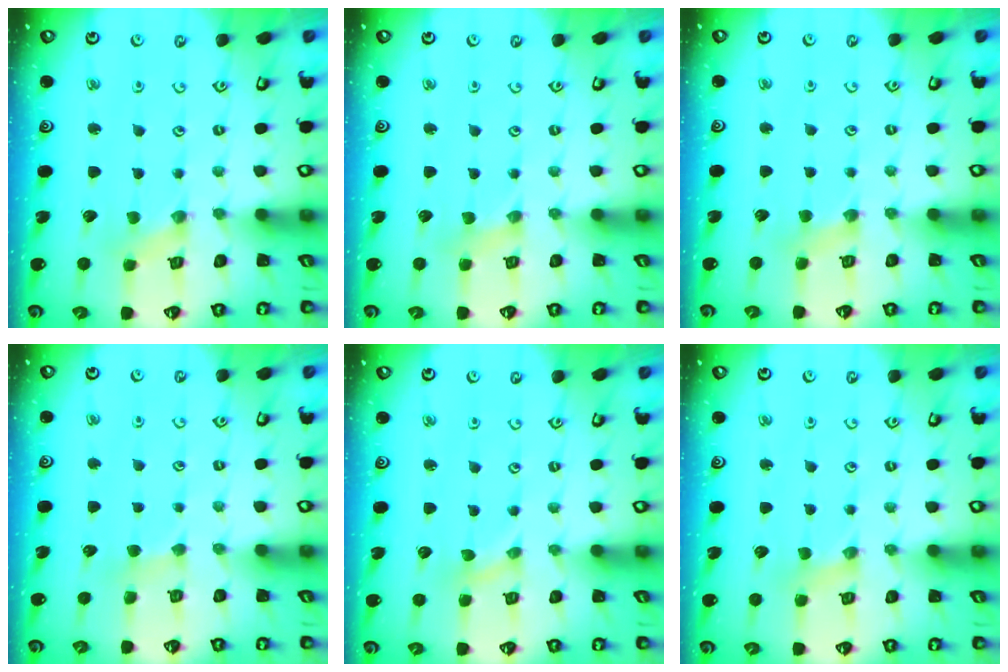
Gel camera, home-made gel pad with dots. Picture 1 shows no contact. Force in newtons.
{"total": 1.2, "press": 1.1, "slide": 0.2}
{"total": 2.4, "press": 2.4, "slide": 0.5}
{"total": 2.3, "press": 2.3, "slide": 0.3}
{"total": 0.0}
{"total": 1.2, "press": 1.2, "slide": 0.3}